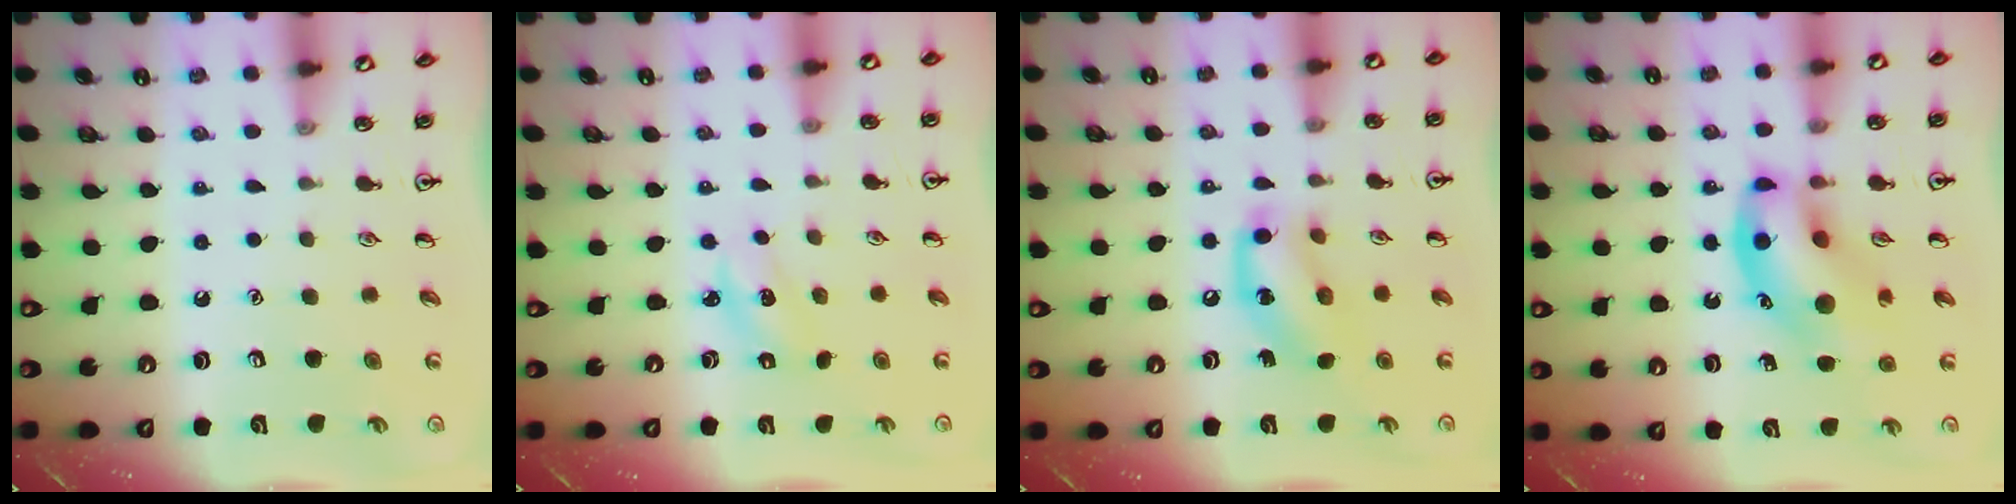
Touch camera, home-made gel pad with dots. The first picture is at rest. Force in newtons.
{"total": 2.2, "press": 2.1, "slide": 0.4}
{"total": 12.7, "press": 12.5, "slide": 2.2}
{"total": 14.1, "press": 13.7, "slide": 3.2}